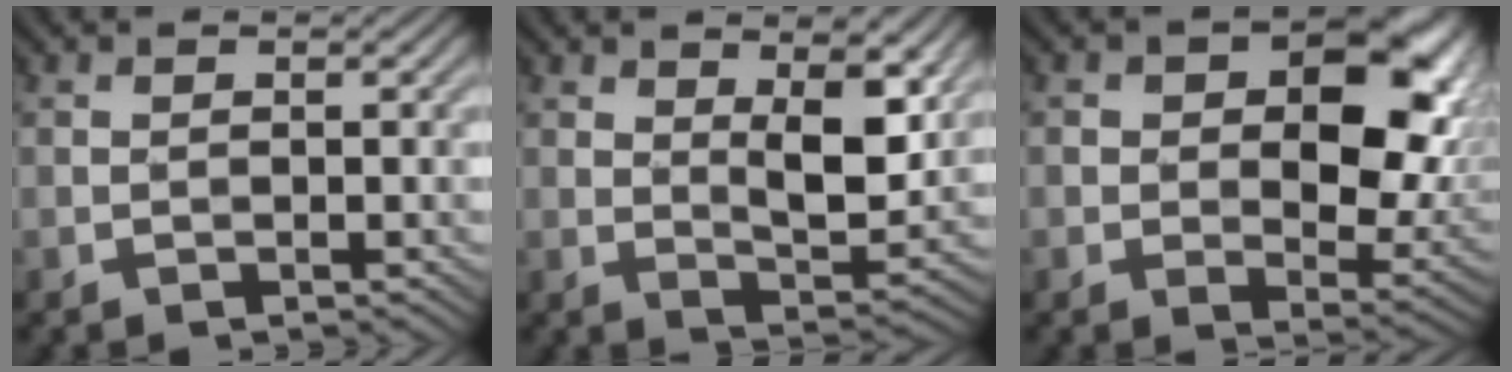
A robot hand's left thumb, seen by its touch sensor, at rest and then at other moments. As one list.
[{"total": 8.1, "force": [3.4, 3.4, 6.5], "torque": [-0.112, -0.010, 0.057]}, {"total": 13.9, "force": [2.7, 8.7, 10.5], "torque": [-0.128, -0.006, 0.048]}]